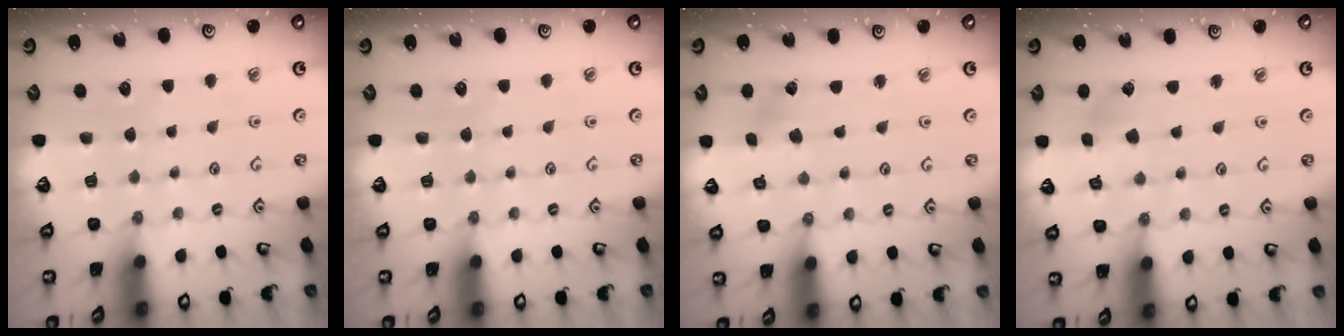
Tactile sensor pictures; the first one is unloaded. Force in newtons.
{"total": 0.0}
{"total": 1.6, "press": 1.5, "slide": 0.2}
{"total": 2.8, "press": 2.8, "slide": 0.3}